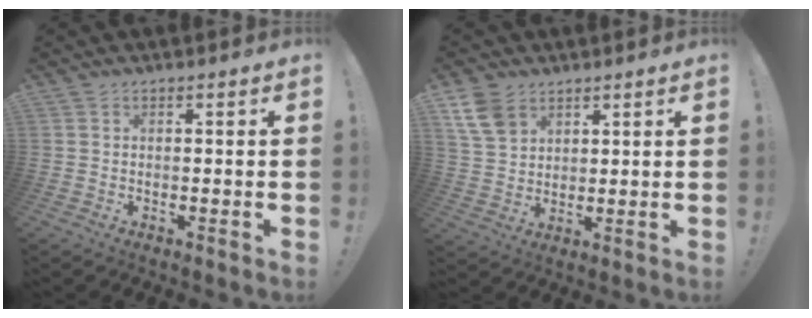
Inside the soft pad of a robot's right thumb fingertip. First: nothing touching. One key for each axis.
{"total": 9.1, "fx": 5.5, "fy": 6.1, "fz": 4.1, "tx": -0.079, "ty": -0.025, "tz": 0.110}